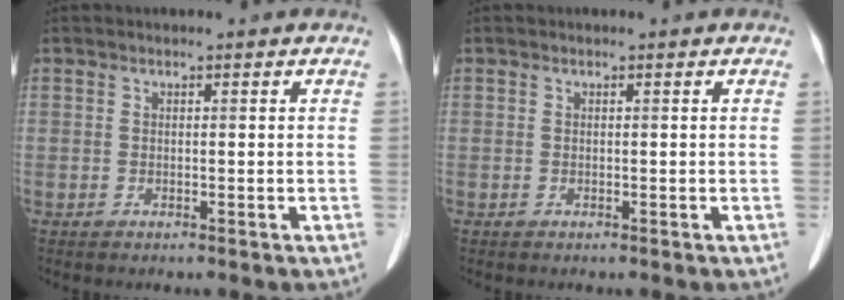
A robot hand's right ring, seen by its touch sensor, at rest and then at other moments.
{"total": 0.0}